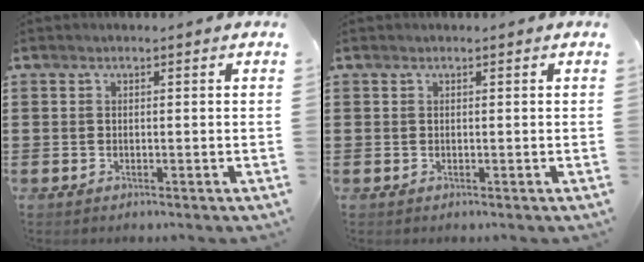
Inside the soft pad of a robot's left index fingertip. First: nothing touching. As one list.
[{"total": 0.0}]